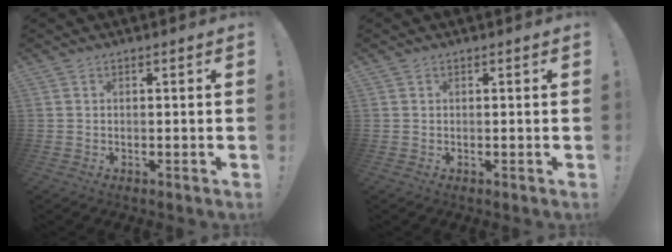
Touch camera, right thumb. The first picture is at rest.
{"total": 0.0}